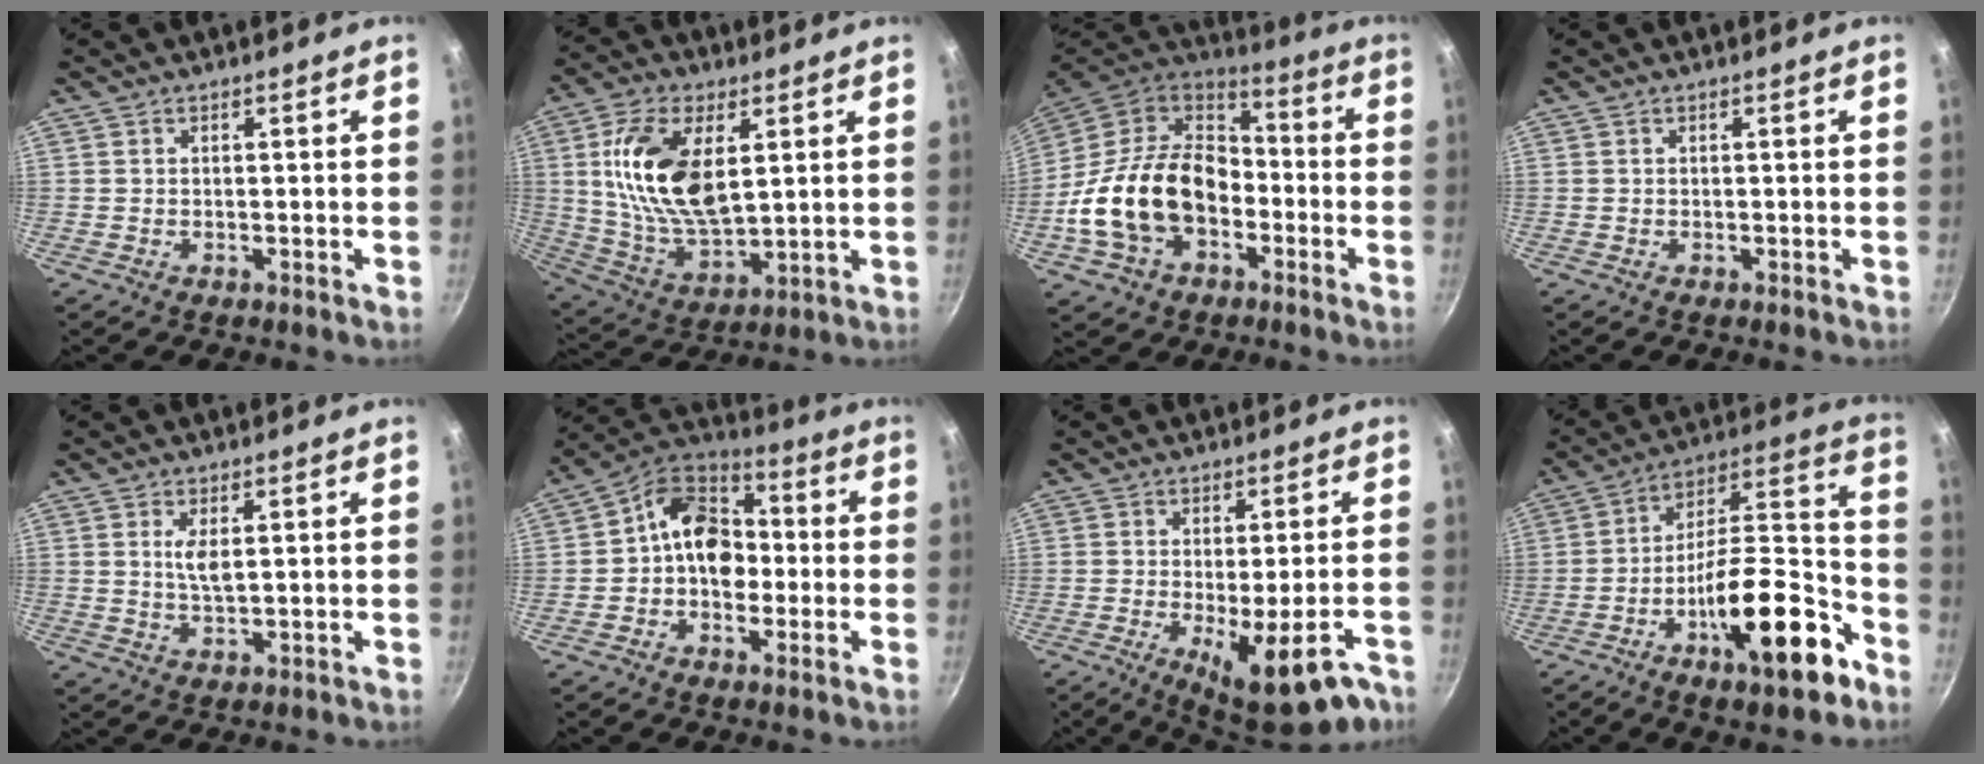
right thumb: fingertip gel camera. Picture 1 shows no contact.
{"total": 17.5, "force": [4.2, 9.2, 14.3], "torque": [-0.263, -0.015, 0.087]}
{"total": 21.8, "force": [-5.2, 15.4, 14.6], "torque": [-0.241, 0.051, -0.099]}
{"total": 0.0}
{"total": 3.6, "force": [1.0, 1.2, 3.2], "torque": [-0.059, -0.008, 0.020]}
{"total": 12.3, "force": [-0.7, 9.2, 8.0], "torque": [-0.082, 0.041, -0.035]}
{"total": 13.7, "force": [-7.0, 4.1, 11.1], "torque": [-0.125, 0.003, -0.088]}
{"total": 21.2, "force": [-10.6, 7.4, 16.8], "torque": [-0.218, 0.078, -0.173]}